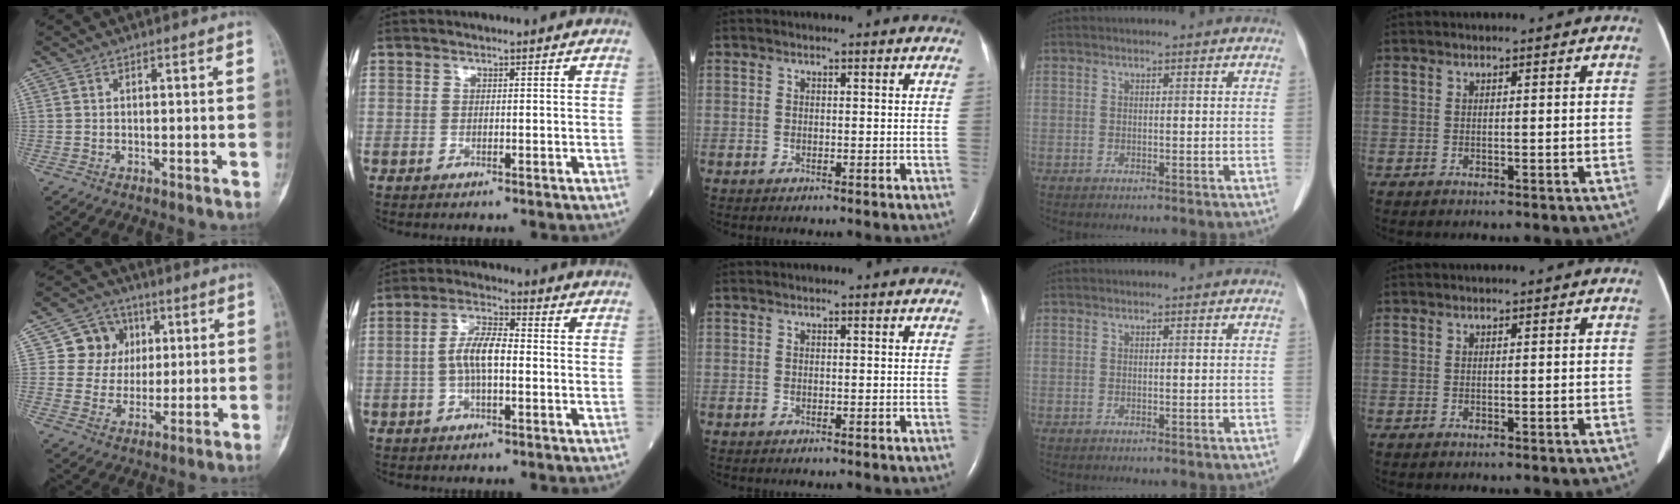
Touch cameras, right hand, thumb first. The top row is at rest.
{"thumb": {"total": 9.5, "force": [2.9, 8.7, 2.4], "torque": [0.005, -0.001, 0.047]}, "index": {"total": 6.3, "force": [-0.6, 2.0, 5.9], "torque": [-0.123, 0.012, -0.015]}}